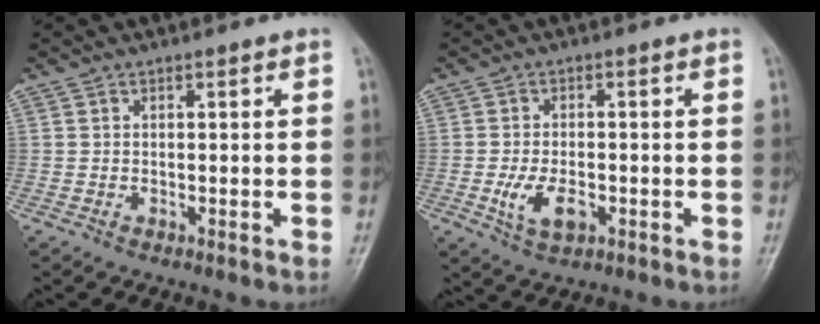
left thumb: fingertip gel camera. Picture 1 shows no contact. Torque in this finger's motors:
{"motor_torque": [0.02, 0.64, 0.73, 0.20, 0.07]}